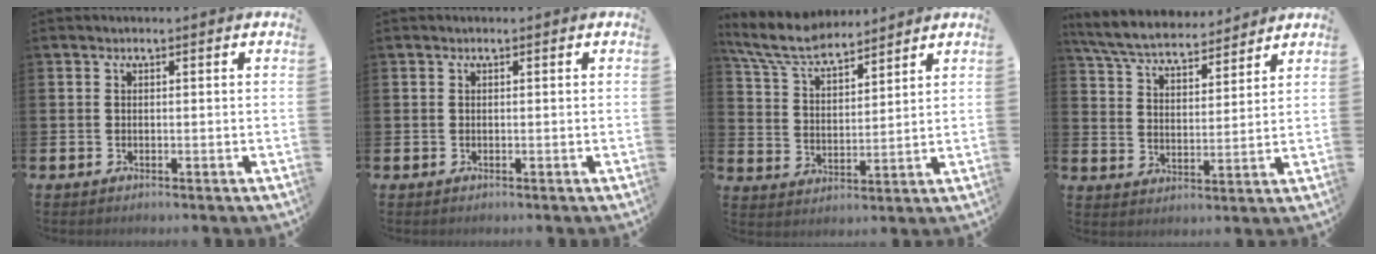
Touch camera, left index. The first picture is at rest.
{"total": 0.0}
{"total": 7.6, "force": [7.0, 1.8, 2.5], "torque": [-0.083, -0.029, 0.127]}
{"total": 6.7, "force": [6.4, 1.2, 1.5], "torque": [-0.063, -0.032, 0.116]}